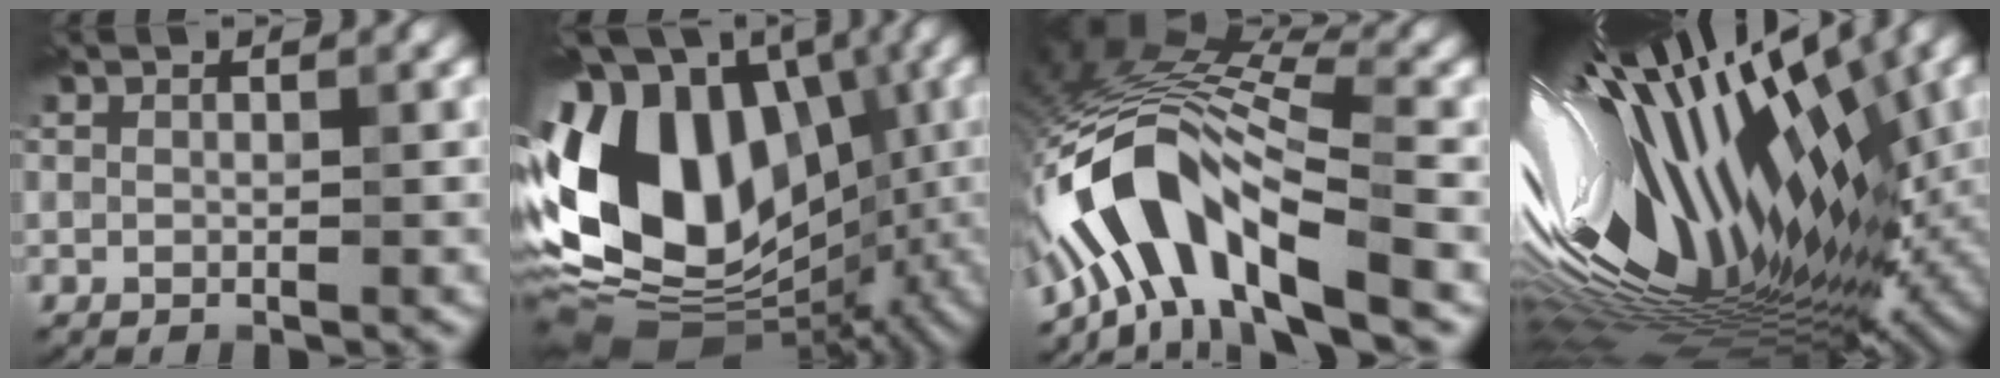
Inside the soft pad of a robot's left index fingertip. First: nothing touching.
{"total": 17.5, "force": [-1.4, 12.9, 11.8], "torque": [-0.224, 0.011, -0.031]}
{"total": 12.0, "force": [-5.9, 3.8, 9.7], "torque": [-0.177, 0.018, -0.114]}
{"total": 19.5, "force": [0.8, 7.2, 18.1], "torque": [-0.292, -0.034, 0.009]}